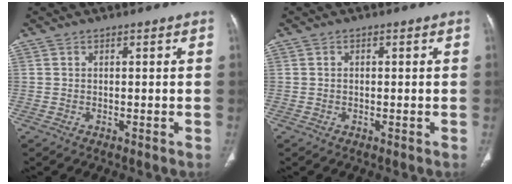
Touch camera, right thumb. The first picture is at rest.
{"total": 0.5, "force": [0.0, 0.4, 0.4], "torque": [-0.010, 0.003, 0.001]}